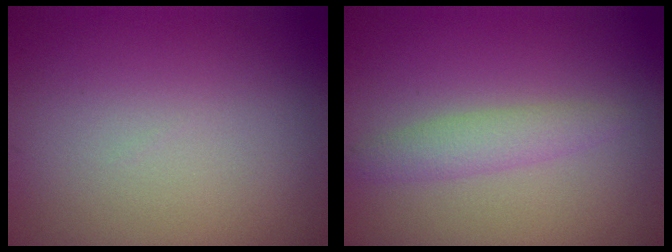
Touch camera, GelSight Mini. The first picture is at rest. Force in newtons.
{"total": 2.0, "press": 2.0, "slide": 0.0}